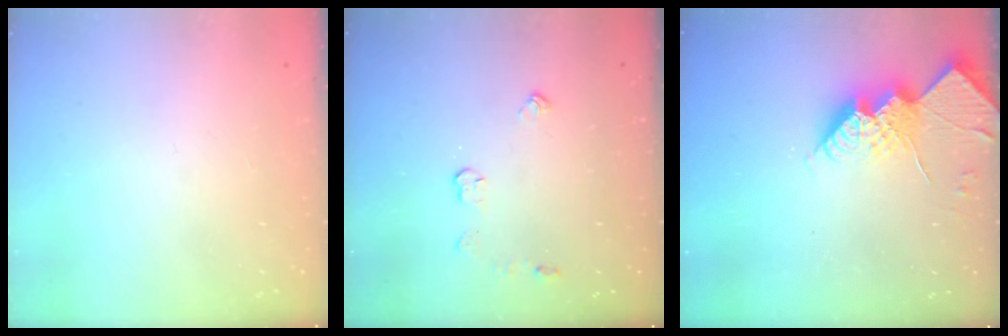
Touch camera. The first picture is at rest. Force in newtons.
{"total": 3.9, "press": 3.8, "slide": 0.6}
{"total": 14.0, "press": 13.9, "slide": 1.3}